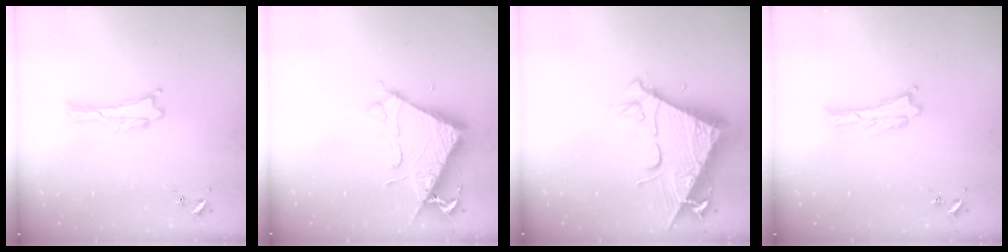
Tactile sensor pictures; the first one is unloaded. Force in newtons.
{"total": 6.5, "press": 6.5, "slide": 0.7}
{"total": 9.4, "press": 9.4, "slide": 0.9}
{"total": 0.0}